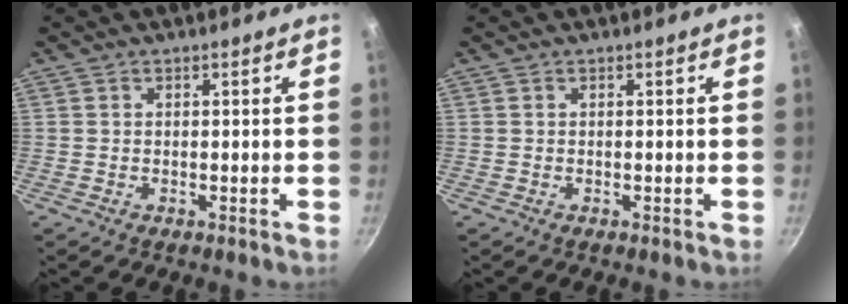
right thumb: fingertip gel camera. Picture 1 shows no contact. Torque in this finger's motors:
{"motor_torque": [0.00, 0.00, 0.00, 0.00, 0.00]}